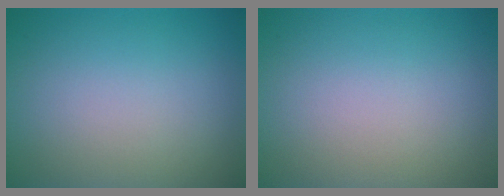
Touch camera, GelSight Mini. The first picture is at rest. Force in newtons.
{"total": 0.0}